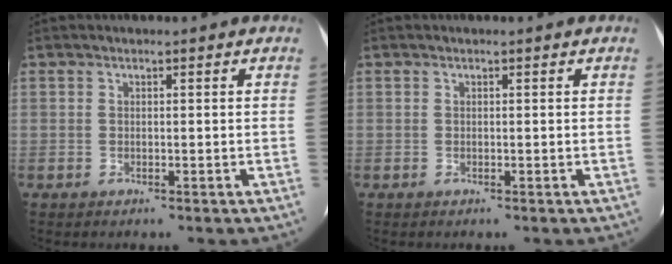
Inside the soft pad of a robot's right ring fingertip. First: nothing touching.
{"total": 0.0}